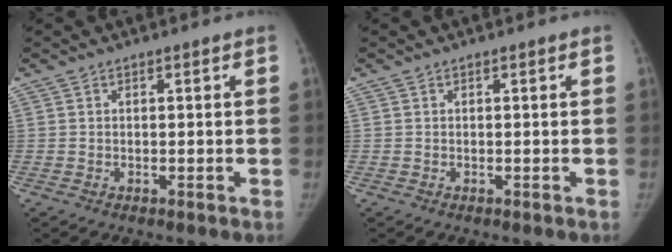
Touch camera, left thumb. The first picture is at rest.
{"total": 0.0}